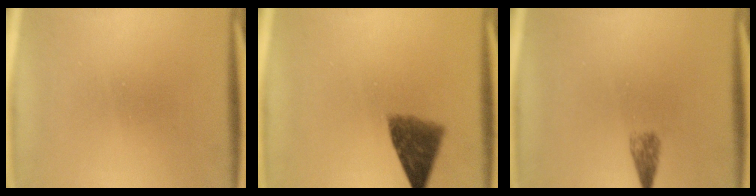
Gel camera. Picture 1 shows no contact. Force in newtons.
{"total": 7.2}
{"total": 1.4}